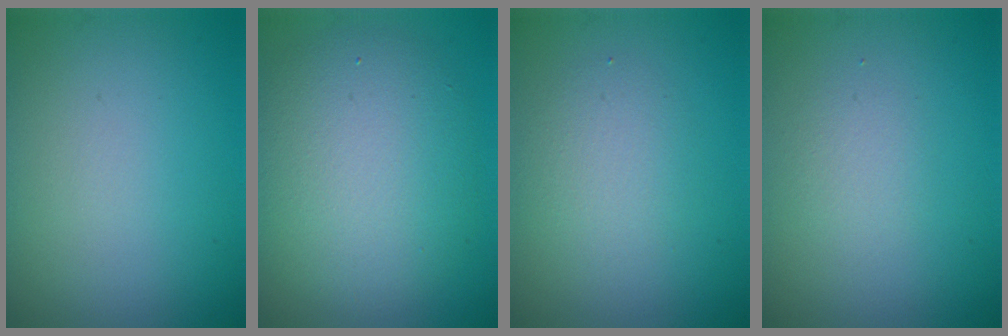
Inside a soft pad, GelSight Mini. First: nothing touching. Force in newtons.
{"total": 7.3, "press": 7.3, "slide": 0.1}
{"total": 2.2, "press": 2.2, "slide": 0.2}
{"total": 1.3, "press": 1.3, "slide": 0.1}